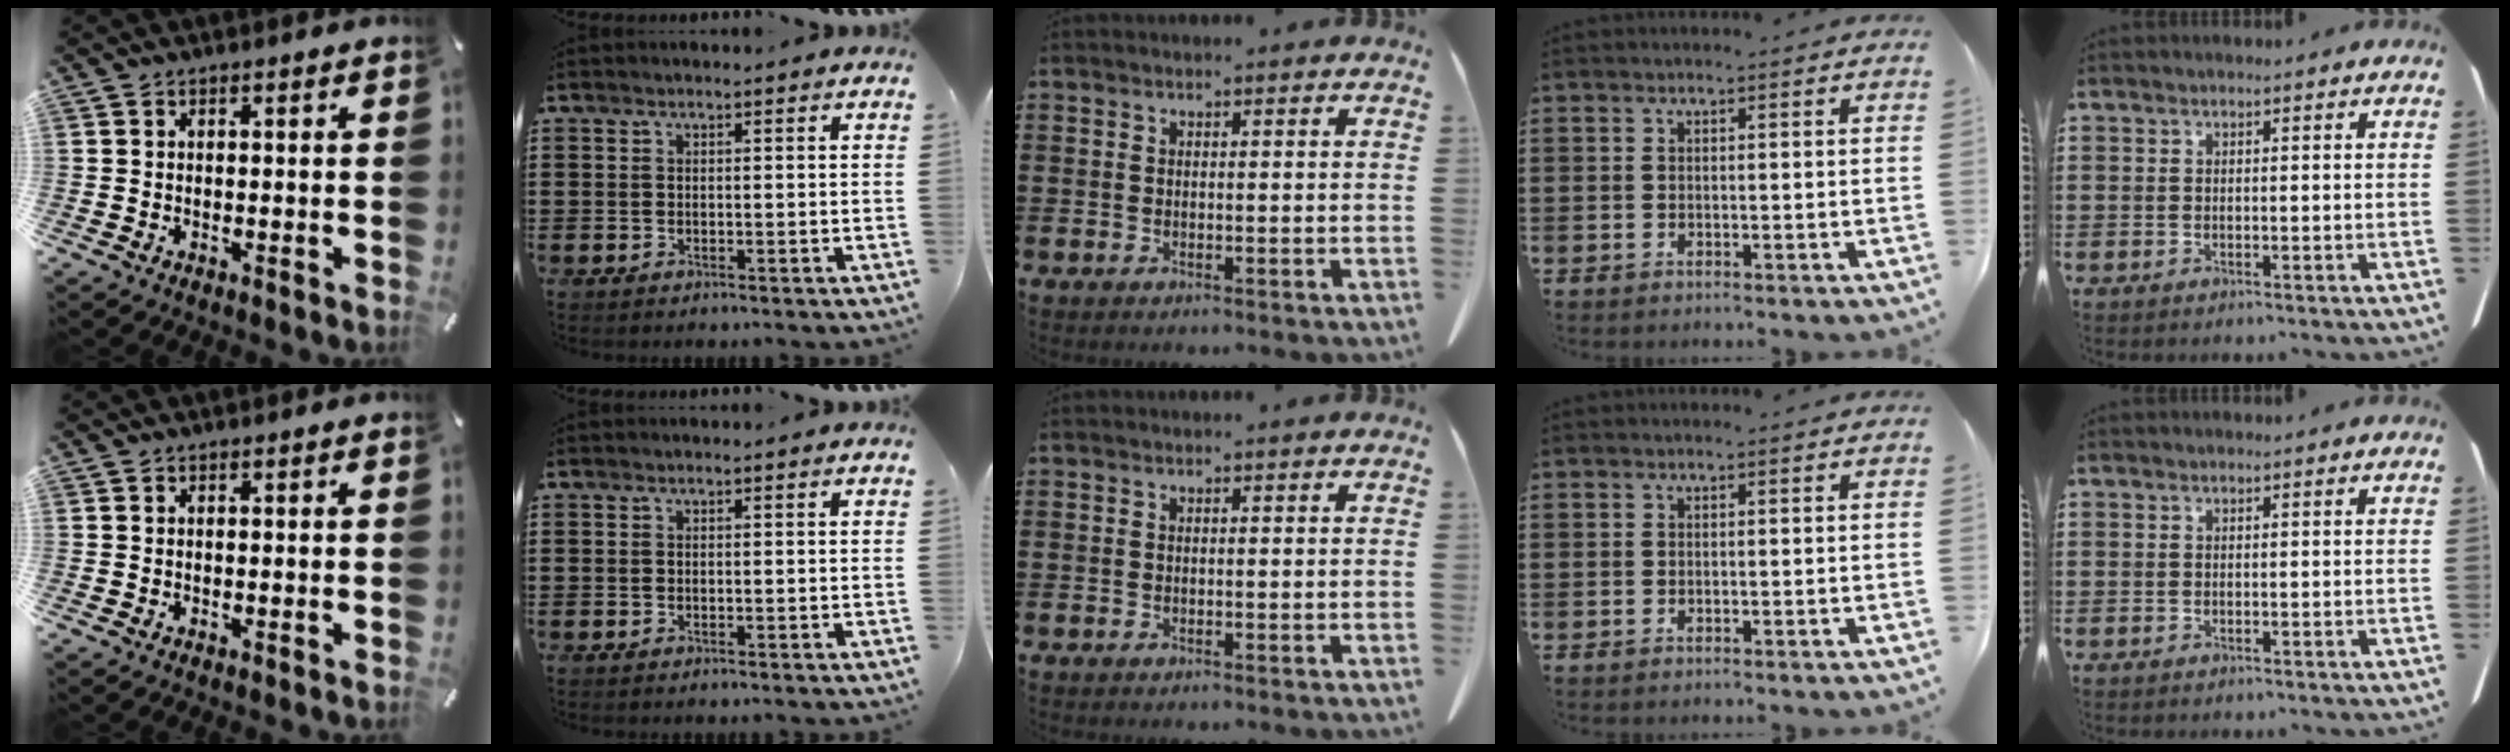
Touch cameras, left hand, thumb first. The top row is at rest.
{}